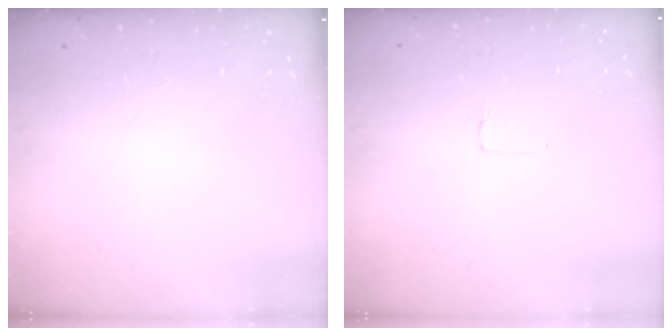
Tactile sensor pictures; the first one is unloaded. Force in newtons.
{"total": 1.7, "press": 1.7, "slide": 0.1}